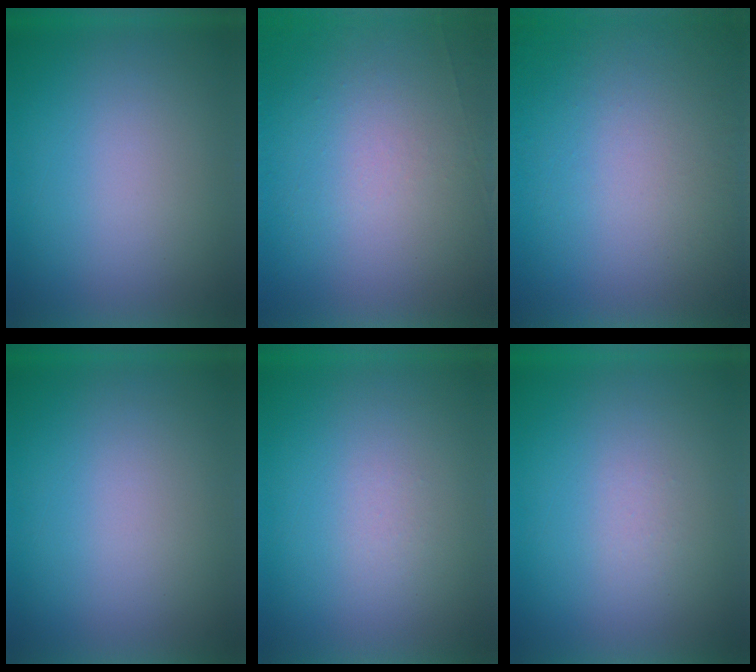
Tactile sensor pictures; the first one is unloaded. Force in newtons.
{"total": 6.8}
{"total": 1.2}
{"total": 0.0}
{"total": 1.4}
{"total": 1.4}